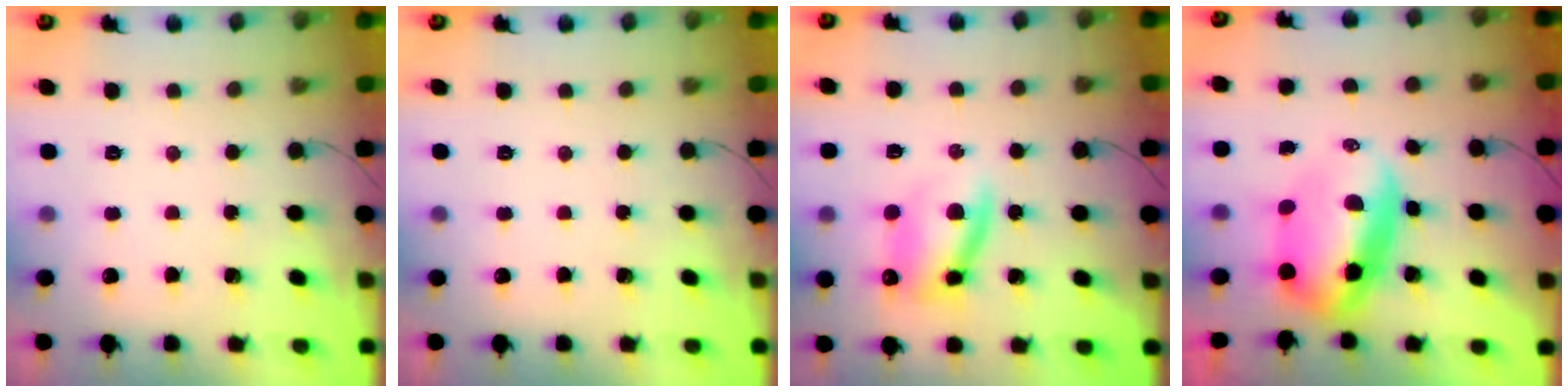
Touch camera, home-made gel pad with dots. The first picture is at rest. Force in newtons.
{"total": 0.0}
{"total": 12.2, "press": 11.9, "slide": 2.4}
{"total": 8.6, "press": 8.3, "slide": 2.1}